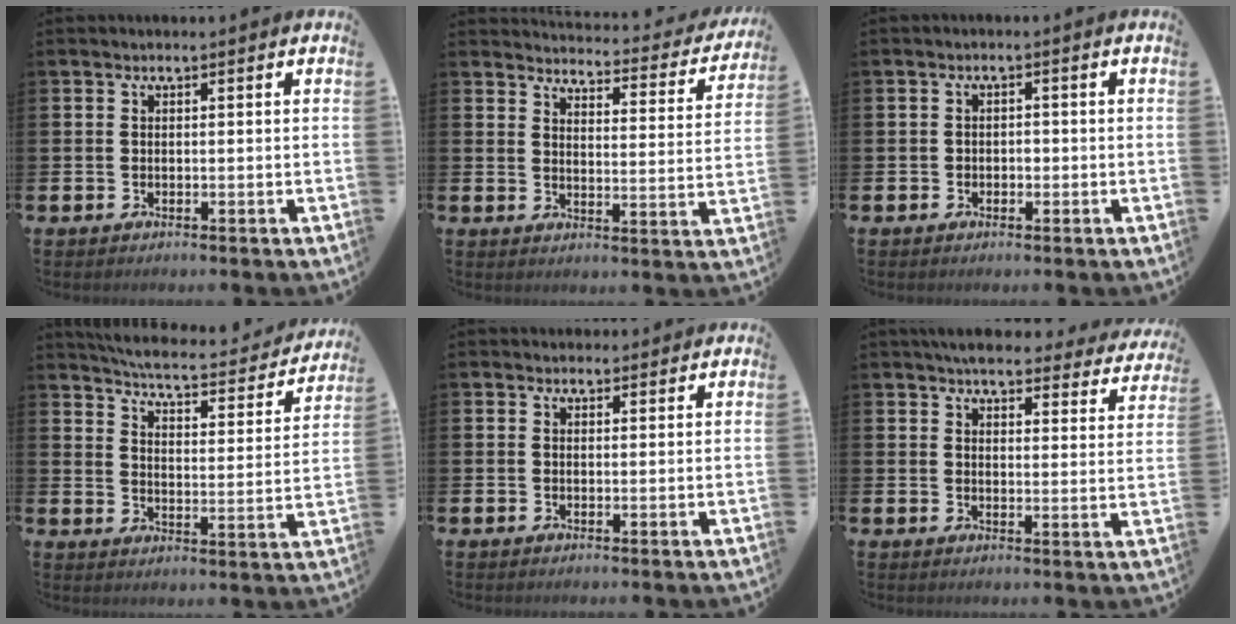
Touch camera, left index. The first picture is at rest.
{"total": 3.3, "force": [3.2, 0.6, 0.6], "torque": [-0.020, -0.034, 0.046]}
{"total": 1.1, "force": [-0.4, 0.9, 0.4], "torque": [-0.011, 0.002, -0.009]}
{"total": 5.7, "force": [5.3, 0.7, 1.9], "torque": [-0.058, -0.046, 0.084]}
{"total": 1.5, "force": [1.3, 0.6, 0.0], "torque": [0.007, 0.001, 0.024]}
{"total": 5.1, "force": [4.9, 0.9, 1.1], "torque": [-0.029, -0.032, 0.085]}